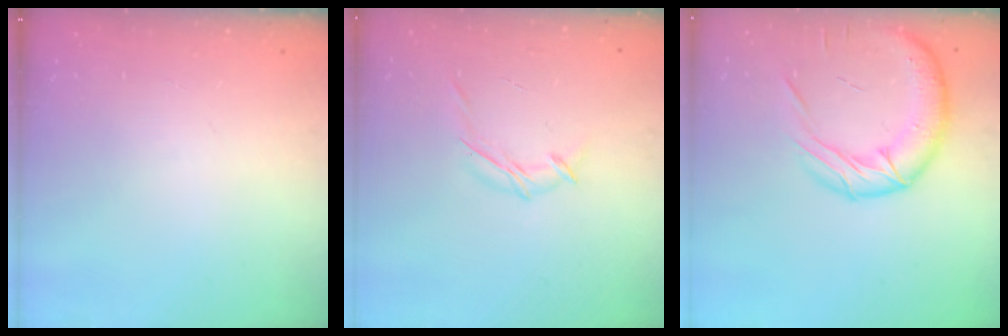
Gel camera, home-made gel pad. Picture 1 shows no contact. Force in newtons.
{"total": 6.8, "press": 6.7, "slide": 0.9}
{"total": 18.1, "press": 17.9, "slide": 2.6}